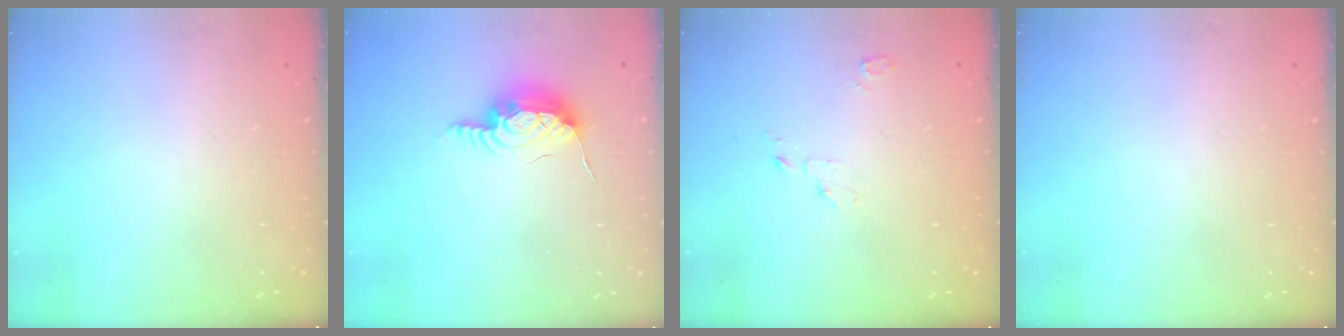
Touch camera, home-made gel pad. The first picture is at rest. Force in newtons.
{"total": 13.7, "press": 11.5, "slide": 7.4}
{"total": 2.6, "press": 2.6, "slide": 0.2}
{"total": 0.0}